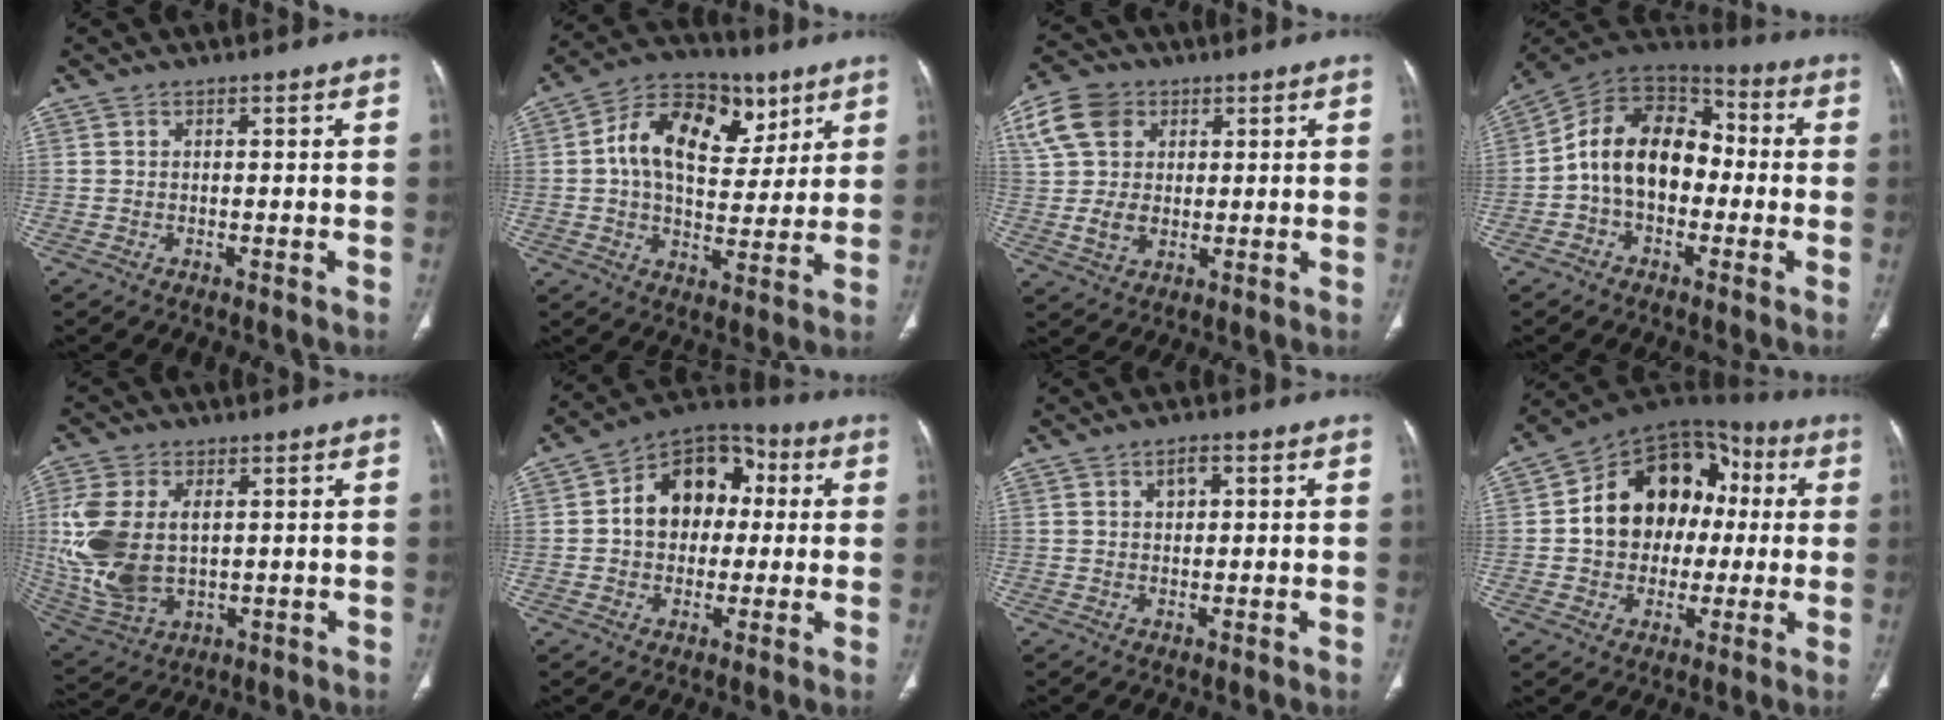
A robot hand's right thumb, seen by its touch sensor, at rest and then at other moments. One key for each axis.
{"total": 17.3, "fx": 6.0, "fy": 11.3, "fz": 11.6, "tx": -0.159, "ty": 0.003, "tz": 0.095}
{"total": 11.4, "fx": 3.6, "fy": 8.9, "fz": 6.1, "tx": -0.099, "ty": -0.001, "tz": 0.069}
{"total": 15.5, "fx": -1.4, "fy": 10.7, "fz": 11.1, "tx": -0.164, "ty": 0.049, "tz": -0.036}
{"total": 15.4, "fx": 1.6, "fy": 9.6, "fz": 11.9, "tx": -0.263, "ty": -0.006, "tz": 0.047}
{"total": 14.5, "fx": 1.7, "fy": 11.0, "fz": 9.3, "tx": -0.100, "ty": 0.027, "tz": 0.016}
{"total": 2.7, "fx": 1.0, "fy": 1.6, "fz": 1.9, "tx": -0.024, "ty": 0.002, "tz": 0.016}
{"total": 18.7, "fx": 1.2, "fy": 14.6, "fz": 11.7, "tx": -0.133, "ty": 0.040, "tz": 0.018}